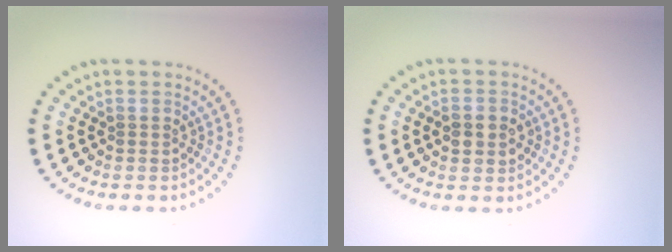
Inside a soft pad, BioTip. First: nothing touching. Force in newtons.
{"total": 2.1, "press": 2.1, "slide": 0.3}